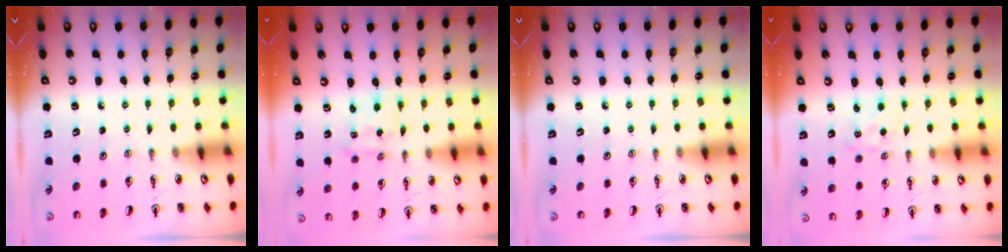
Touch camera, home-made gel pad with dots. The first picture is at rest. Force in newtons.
{"total": 0.9, "press": 0.9, "slide": 0.1}
{"total": 0.0}
{"total": 2.3, "press": 2.3, "slide": 0.4}